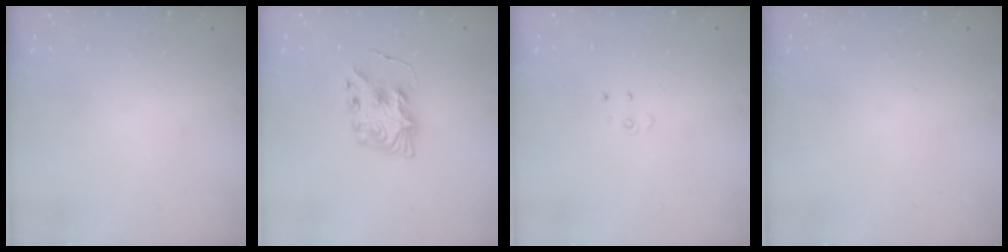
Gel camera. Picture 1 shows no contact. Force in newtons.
{"total": 8.7, "press": 8.7, "slide": 0.3}
{"total": 3.8, "press": 3.8, "slide": 0.3}
{"total": 0.0}